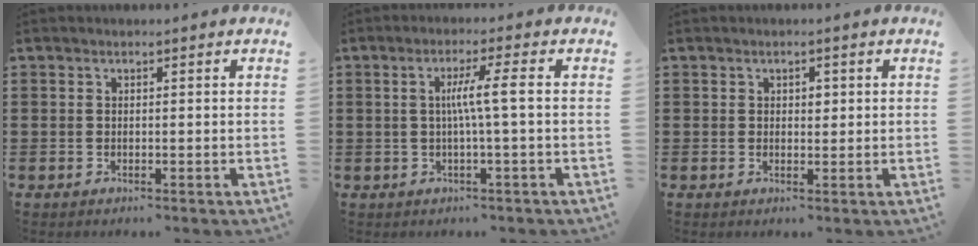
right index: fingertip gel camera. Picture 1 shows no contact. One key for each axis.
{"total": 4.6, "fx": -0.1, "fy": -0.3, "fz": 4.6, "tx": -0.086, "ty": -0.004, "tz": -0.008}
{"total": 1.1, "fx": 0.3, "fy": 0.8, "fz": 0.8, "tx": -0.007, "ty": 0.003, "tz": 0.004}